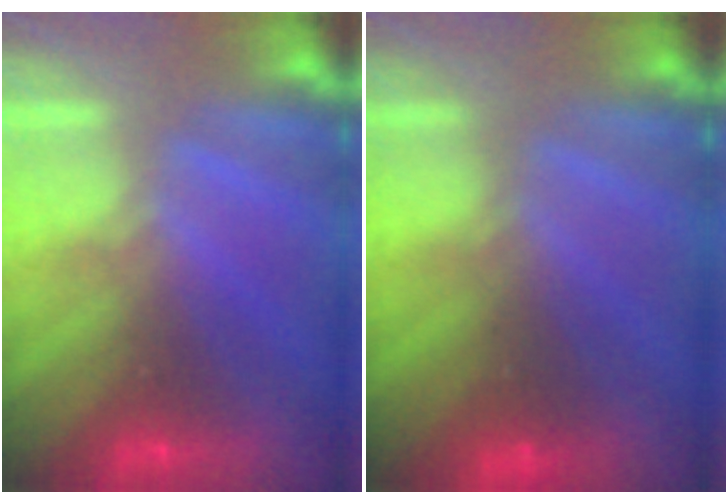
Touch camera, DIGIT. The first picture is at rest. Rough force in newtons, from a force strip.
{"total": 2.4}